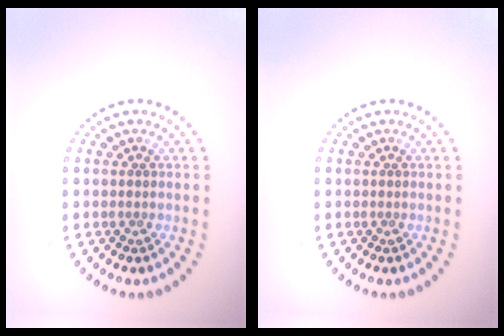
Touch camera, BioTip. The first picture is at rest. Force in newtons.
{"total": 0.0}